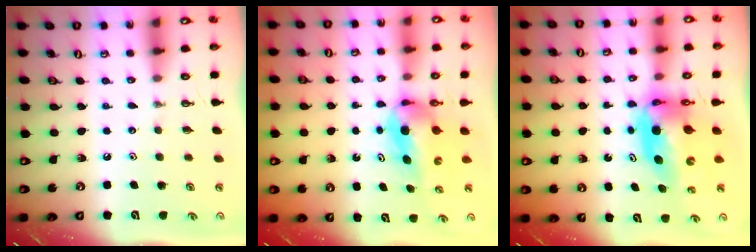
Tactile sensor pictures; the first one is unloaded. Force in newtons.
{"total": 5.4, "press": 5.2, "slide": 1.5}
{"total": 8.0, "press": 8.0, "slide": 0.7}